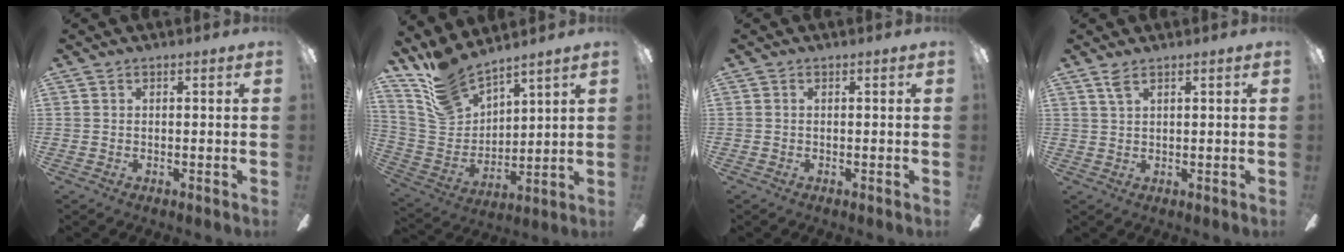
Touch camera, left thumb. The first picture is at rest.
{"total": 13.1, "force": [11.5, 4.9, 3.9], "torque": [-0.113, -0.082, 0.220]}
{"total": 0.0}
{"total": 2.4, "force": [1.8, 0.6, 1.4], "torque": [-0.033, 0.001, 0.032]}